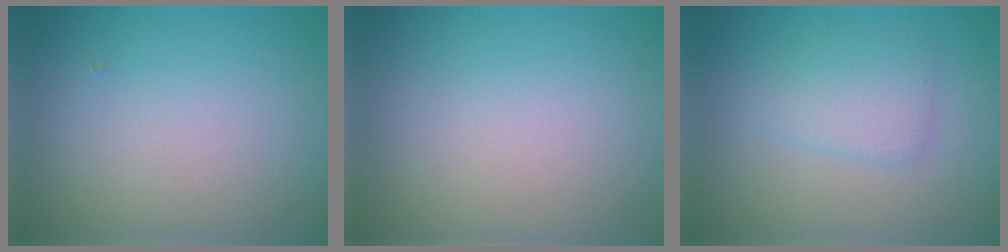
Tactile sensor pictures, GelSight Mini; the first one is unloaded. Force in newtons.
{"total": 0.0}
{"total": 2.5, "press": 2.5, "slide": 0.1}